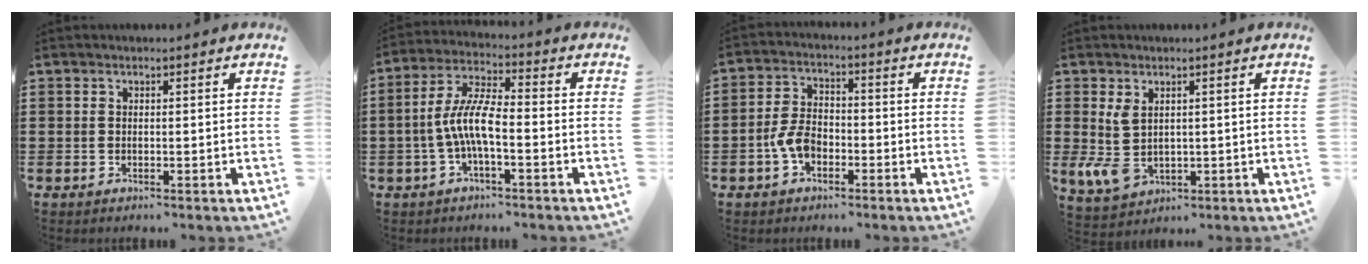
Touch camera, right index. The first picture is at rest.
{"total": 7.6, "force": [-2.2, 2.0, 7.0], "torque": [-0.162, -0.008, -0.048]}
{"total": 5.4, "force": [-2.3, 3.1, 3.8], "torque": [-0.102, -0.005, -0.049]}
{"total": 4.9, "force": [0.6, 3.2, 3.7], "torque": [-0.111, -0.009, 0.004]}